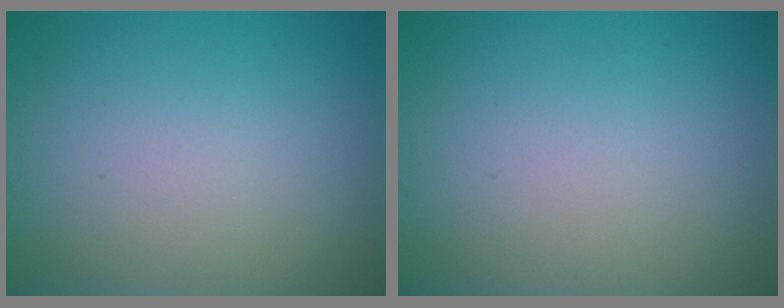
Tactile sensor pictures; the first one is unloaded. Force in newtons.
{"total": 0.0}